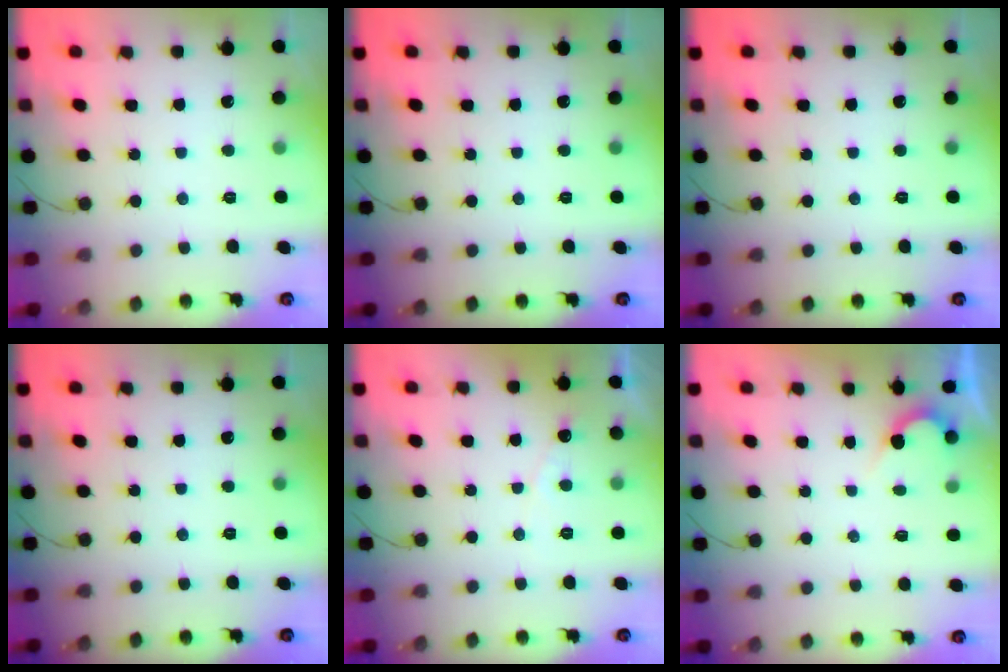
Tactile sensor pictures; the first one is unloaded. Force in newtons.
{"total": 0.0}
{"total": 0.0}
{"total": 0.0}
{"total": 4.2, "press": 4.2, "slide": 0.3}
{"total": 2.1, "press": 2.1, "slide": 0.1}